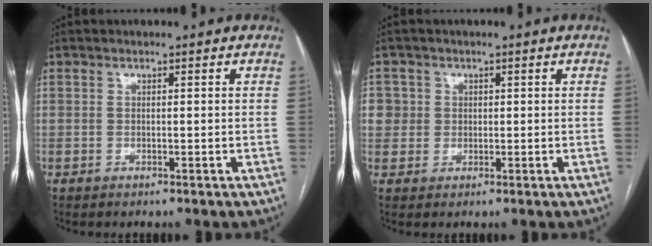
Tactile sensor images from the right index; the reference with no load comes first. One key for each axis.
{"total": 3.8, "fx": 0.7, "fy": 3.7, "fz": 0.4, "tx": 0.006, "ty": 0.014, "tz": 0.016}